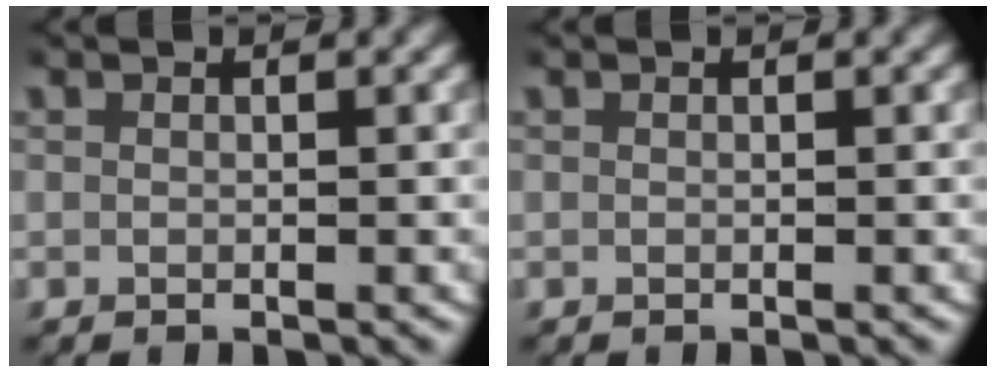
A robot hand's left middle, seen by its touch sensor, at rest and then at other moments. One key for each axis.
{"total": 0.0}